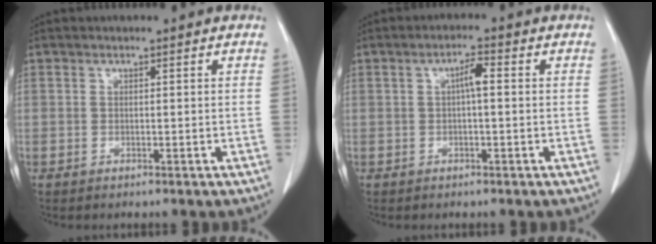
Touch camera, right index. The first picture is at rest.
{"total": 2.6, "force": [0.2, 0.4, 2.6], "torque": [-0.046, 0.004, 0.004]}